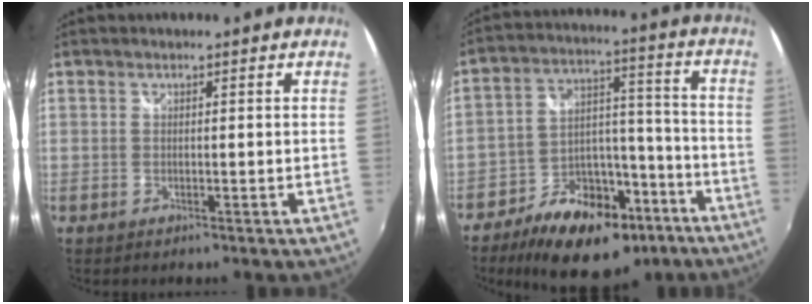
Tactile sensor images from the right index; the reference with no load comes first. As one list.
[{"total": 19.2, "force": [-12.5, 10.7, 9.9], "torque": [-0.175, 0.039, -0.181]}]